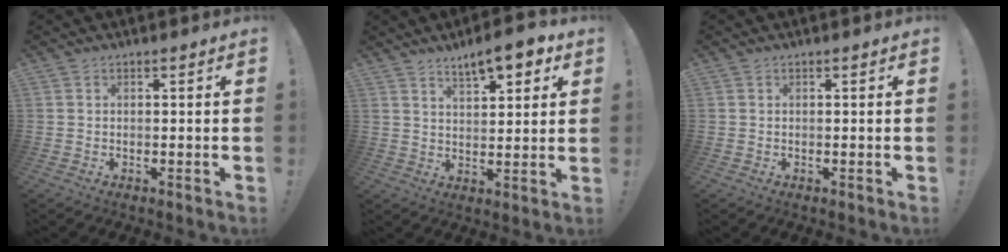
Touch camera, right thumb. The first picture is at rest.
{"total": 8.5, "force": [5.8, 2.8, 5.6], "torque": [-0.075, -0.033, 0.098]}
{"total": 0.0}